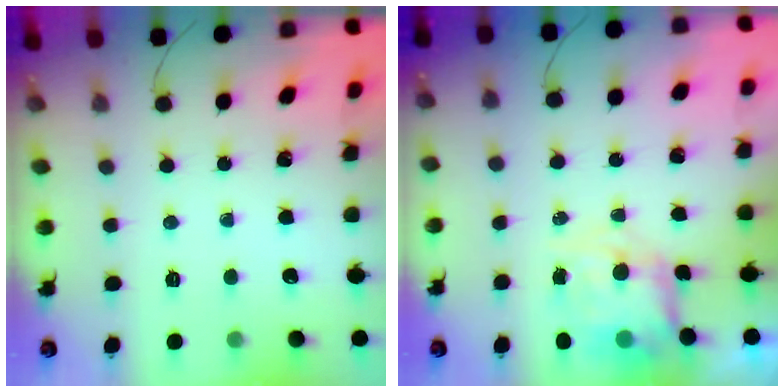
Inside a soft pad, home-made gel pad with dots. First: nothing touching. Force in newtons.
{"total": 9.4, "press": 9.1, "slide": 2.4}